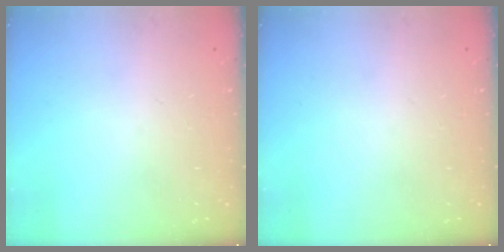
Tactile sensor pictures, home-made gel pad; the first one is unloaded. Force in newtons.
{"total": 0.0}